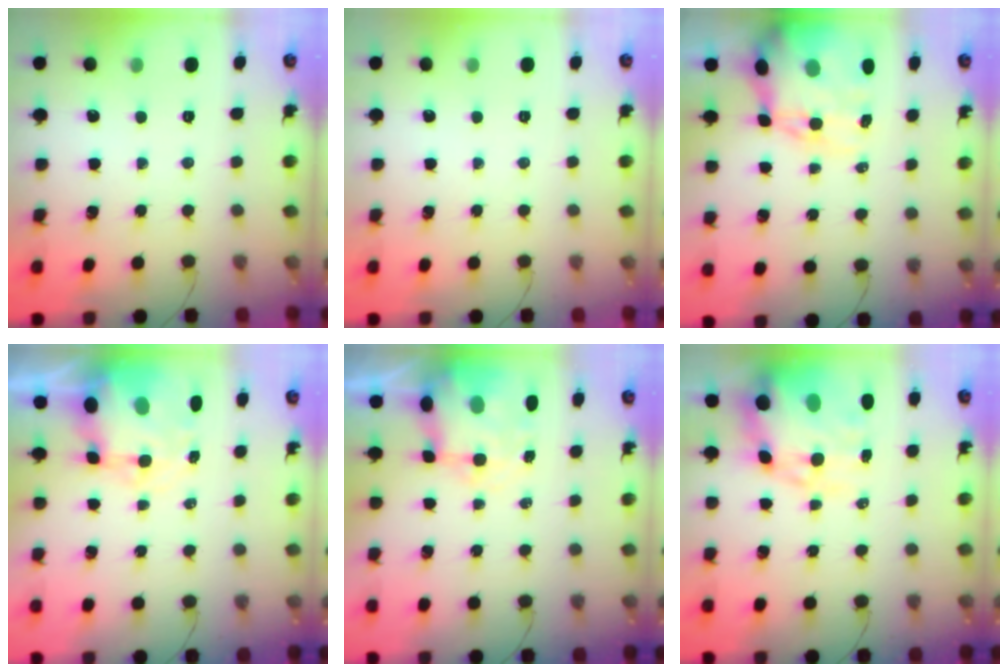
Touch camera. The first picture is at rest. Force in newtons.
{"total": 0.0}
{"total": 13.7, "press": 13.3, "slide": 3.4}
{"total": 8.9, "press": 8.6, "slide": 2.3}
{"total": 7.1, "press": 6.9, "slide": 1.9}
{"total": 15.0, "press": 14.5, "slide": 3.8}